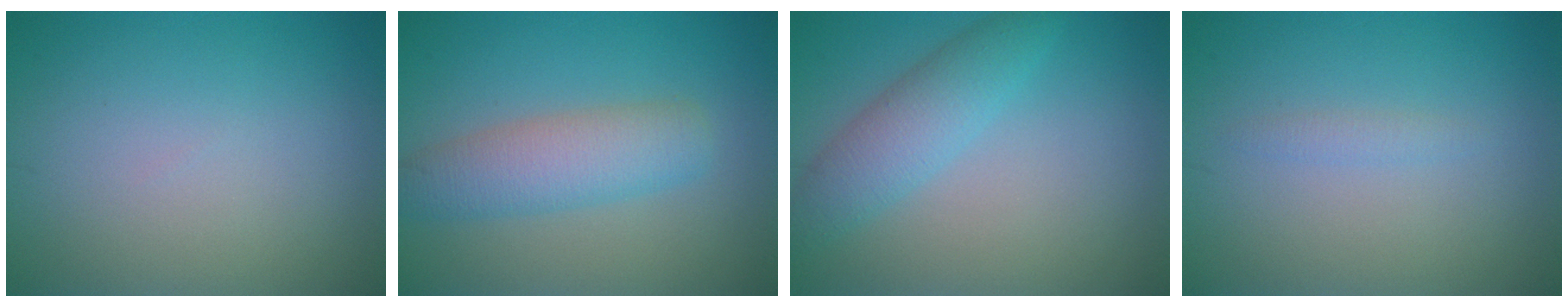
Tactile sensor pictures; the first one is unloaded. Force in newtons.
{"total": 4.5, "press": 4.5, "slide": 0.1}
{"total": 3.8, "press": 3.8, "slide": 0.1}
{"total": 0.8, "press": 0.8, "slide": 0.1}